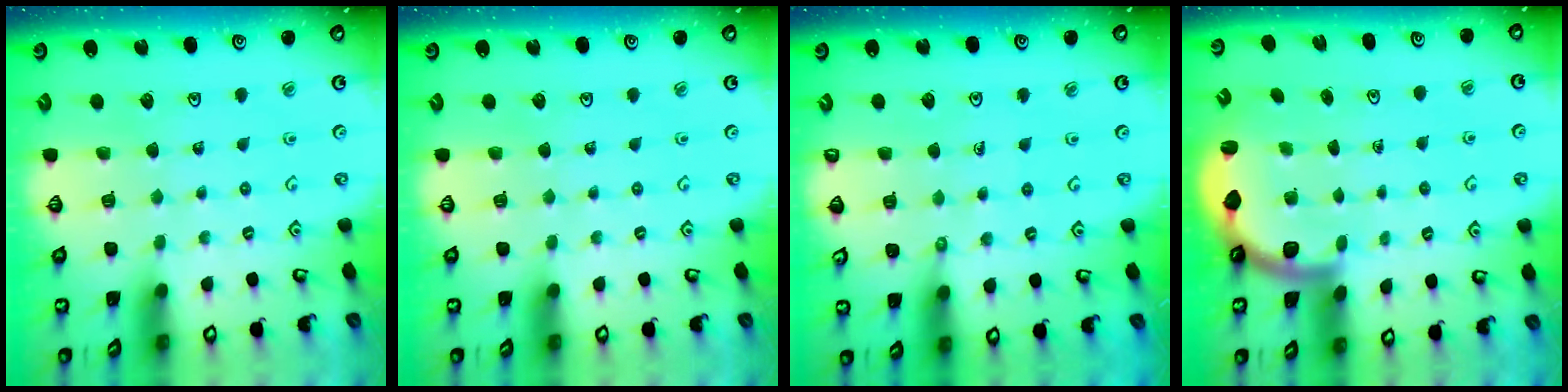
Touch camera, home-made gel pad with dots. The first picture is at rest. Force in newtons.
{"total": 0.0}
{"total": 2.3, "press": 2.3, "slide": 0.5}
{"total": 2.0, "press": 1.9, "slide": 0.5}